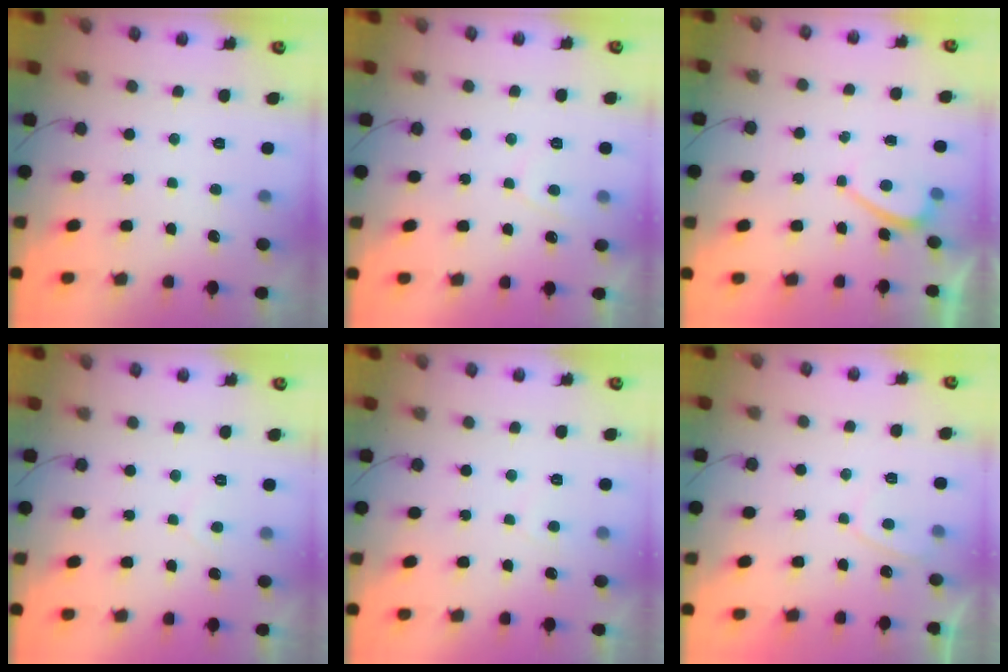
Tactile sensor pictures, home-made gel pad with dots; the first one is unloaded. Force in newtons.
{"total": 2.0, "press": 1.9, "slide": 0.6}
{"total": 1.0, "press": 0.9, "slide": 0.5}
{"total": 0.8, "press": 0.6, "slide": 0.4}
{"total": 0.8, "press": 0.6, "slide": 0.5}
{"total": 2.4, "press": 2.3, "slide": 0.7}